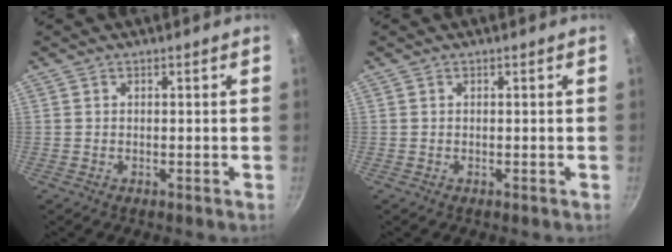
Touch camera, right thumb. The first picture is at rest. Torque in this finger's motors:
{"motor_torque": [-0.04, 0.05, 0.00, 0.00, 0.00]}